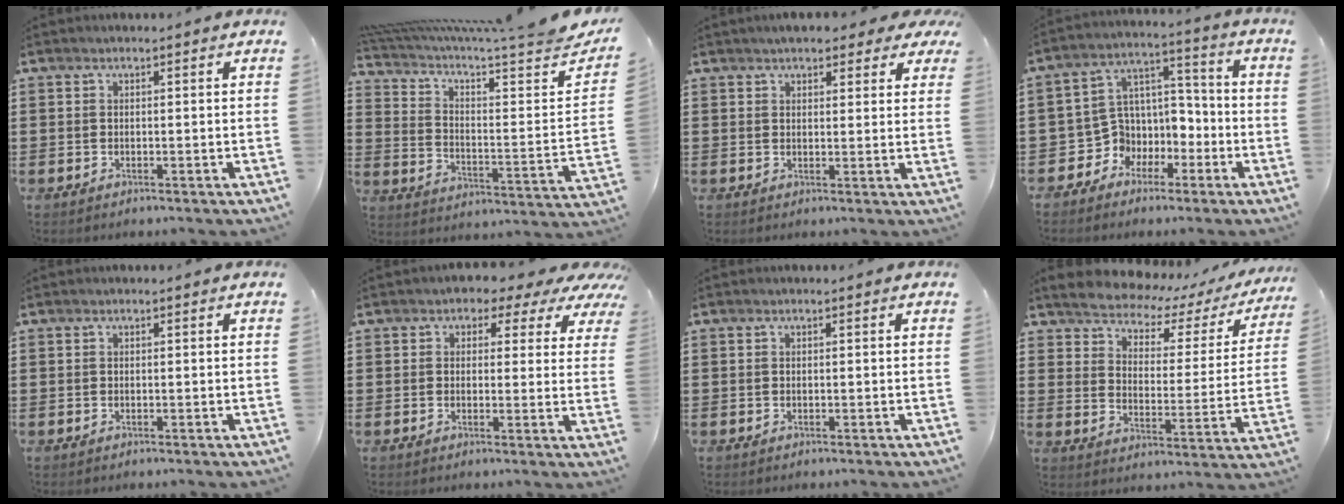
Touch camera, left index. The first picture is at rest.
{"total": 5.4, "force": [4.1, 0.0, 3.4], "torque": [-0.078, -0.052, 0.061]}
{"total": 3.7, "force": [3.2, 1.2, 1.5], "torque": [-0.032, -0.003, 0.057]}
{"total": 6.2, "force": [-1.8, 5.9, 0.1], "torque": [-0.033, -0.015, -0.033]}
{"total": 0.0}
{"total": 2.5, "force": [1.5, 1.8, 0.9], "torque": [-0.017, -0.010, 0.017]}
{"total": 0.0}
{"total": 4.0, "force": [3.8, 0.8, 0.7], "torque": [-0.041, -0.036, 0.058]}